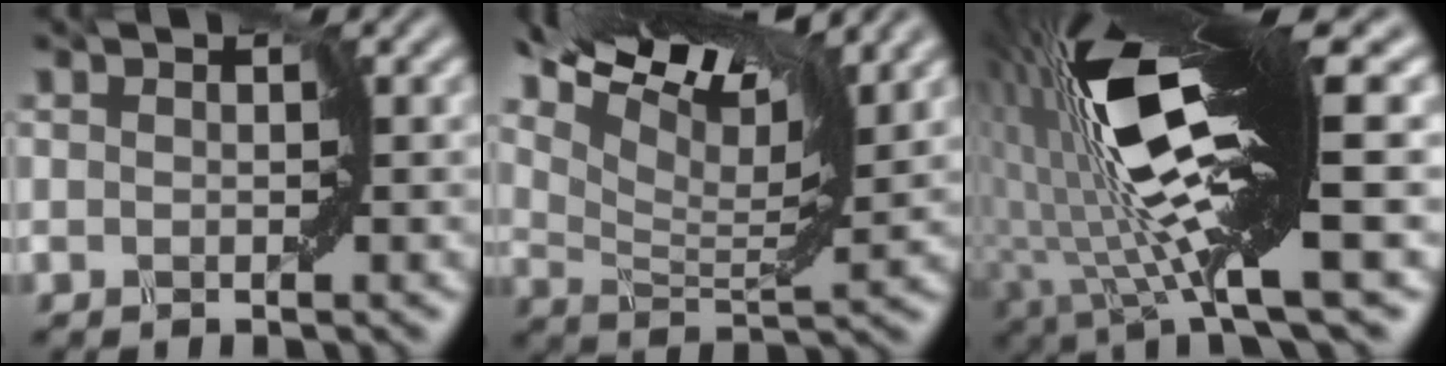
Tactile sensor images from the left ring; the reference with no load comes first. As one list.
[{"total": 9.8, "force": [7.8, 2.0, 5.4], "torque": [-0.100, 0.021, 0.117]}, {"total": 12.9, "force": [1.0, 2.0, 12.7], "torque": [-0.249, 0.011, 0.023]}]